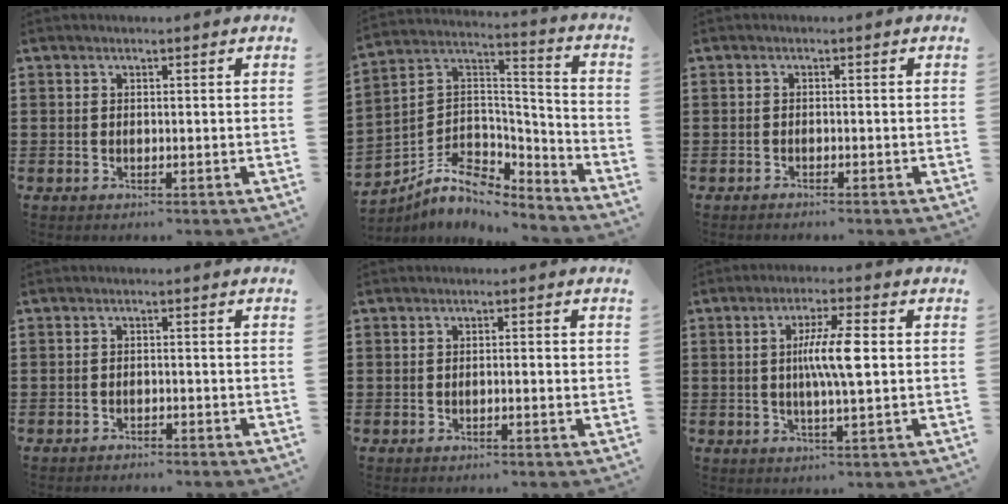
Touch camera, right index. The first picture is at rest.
{"total": 8.3, "force": [-6.1, 4.5, 3.3], "torque": [-0.081, 0.001, -0.118]}
{"total": 0.9, "force": [-0.8, -0.1, 0.1], "torque": [-0.004, -0.002, -0.017]}
{"total": 1.4, "force": [-1.4, 0.1, 0.0], "torque": [-0.005, 0.001, -0.029]}
{"total": 1.3, "force": [-0.3, 0.0, 1.2], "torque": [-0.019, -0.001, -0.006]}
{"total": 7.0, "force": [0.4, 0.7, 7.0], "torque": [-0.126, -0.003, 0.002]}